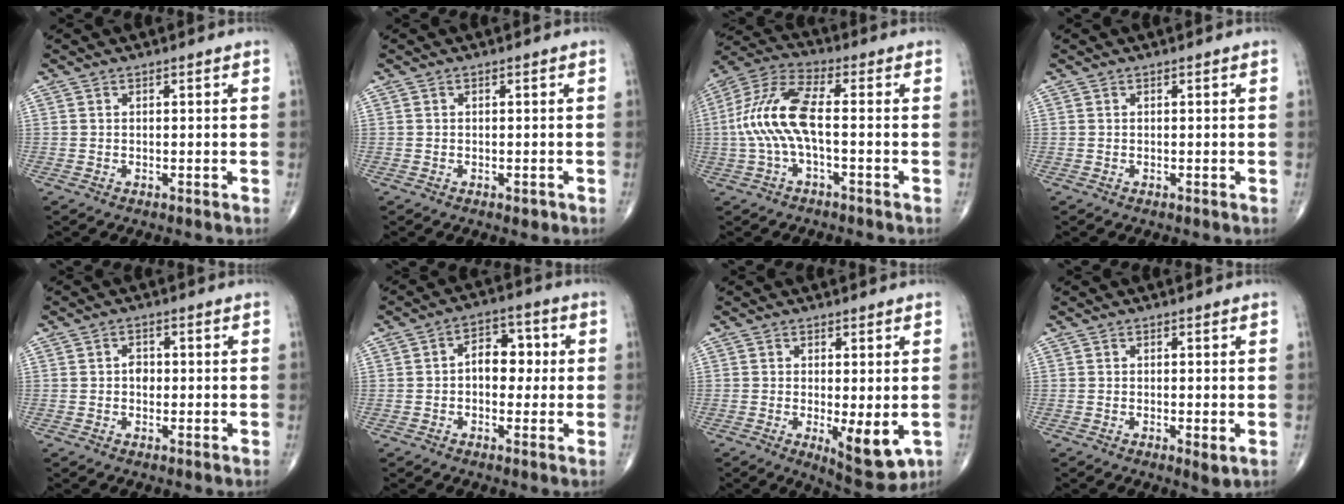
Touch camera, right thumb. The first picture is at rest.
{"total": 1.0, "force": [-0.4, 0.6, 0.6], "torque": [-0.002, 0.000, -0.005]}
{"total": 12.3, "force": [-1.1, 4.3, 11.5], "torque": [-0.265, 0.037, -0.025]}
{"total": 0.0}
{"total": 2.1, "force": [-0.1, 1.6, 1.4], "torque": [-0.014, 0.005, -0.004]}
{"total": 7.3, "force": [0.2, 5.0, 5.4], "torque": [-0.045, 0.021, -0.004]}
{"total": 8.1, "force": [-1.8, 2.8, 7.4], "torque": [-0.098, -0.022, -0.019]}
{"total": 2.1, "force": [-0.5, 0.6, 2.0], "torque": [-0.036, -0.010, -0.008]}